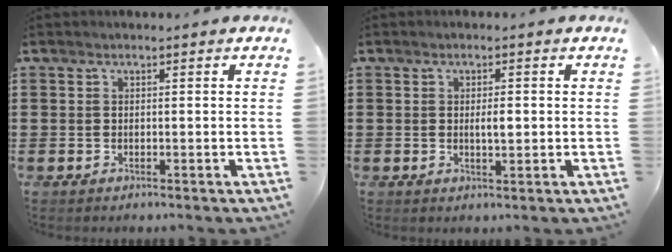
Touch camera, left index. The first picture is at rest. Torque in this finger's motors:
{"motor_torque": [0.76, 0.05, 0.09, 0.04]}